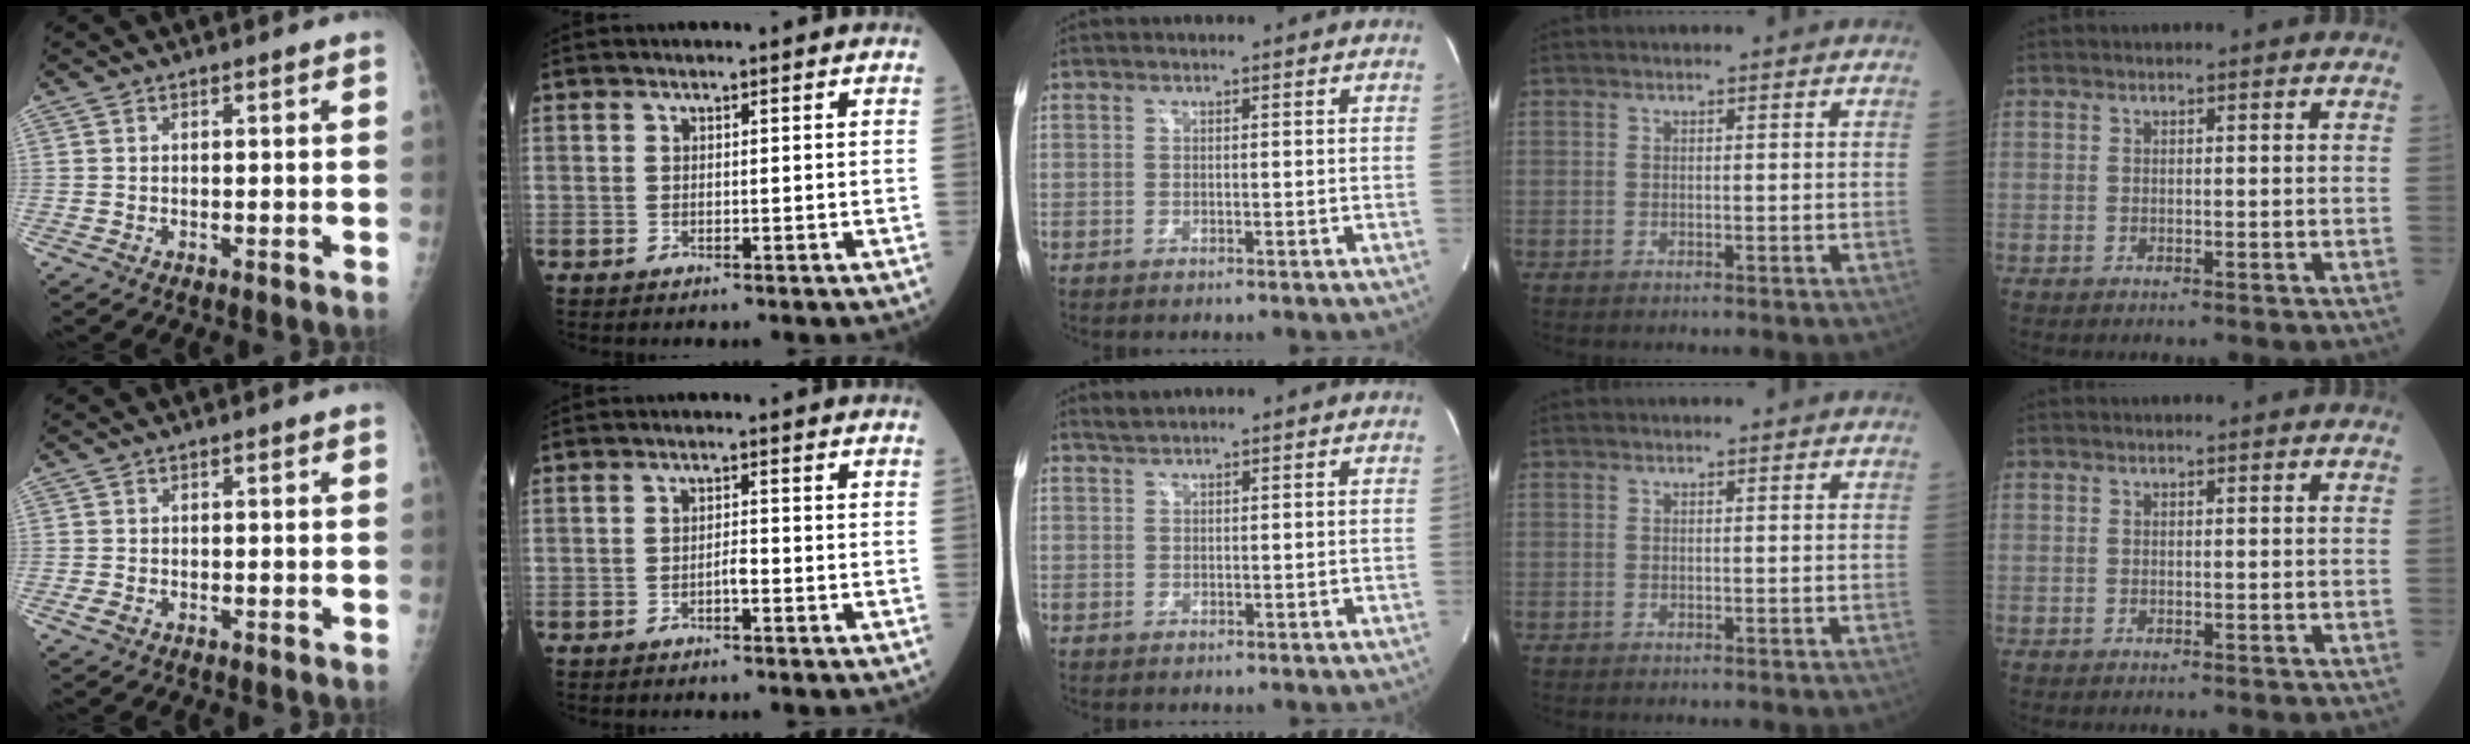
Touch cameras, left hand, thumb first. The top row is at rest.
{"thumb": {"total": 1.3, "force": [-0.7, 0.8, 0.7], "torque": [-0.016, 0.000, -0.012]}, "index": {"total": 1.5, "force": [-1.0, 0.3, 1.1], "torque": [-0.018, -0.001, -0.019]}, "middle": {"total": 0.9, "force": [0.9, 0.0, 0.0], "torque": [-0.006, 0.005, 0.021]}}